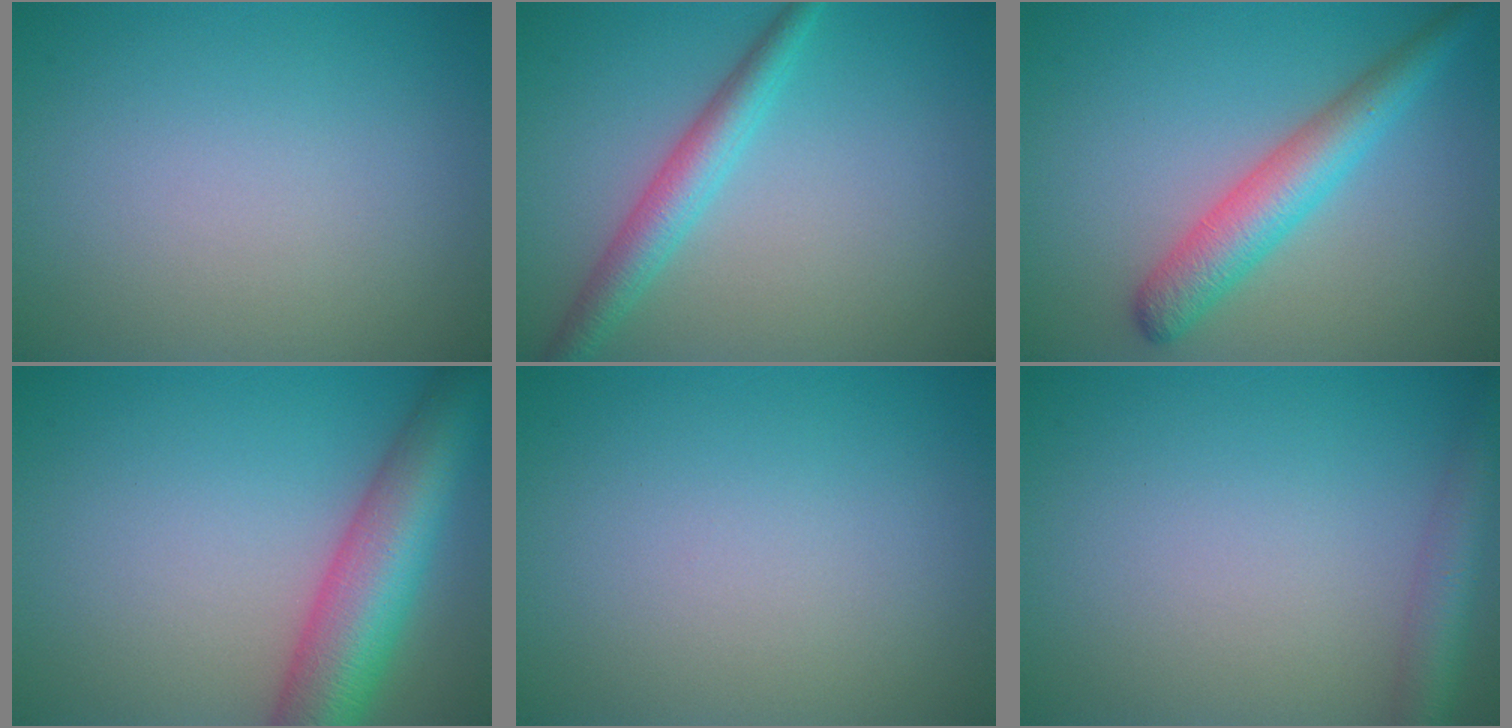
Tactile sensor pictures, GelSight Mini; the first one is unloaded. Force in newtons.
{"total": 3.4, "press": 3.4, "slide": 0.0}
{"total": 4.7, "press": 4.7, "slide": 0.1}
{"total": 8.9, "press": 8.9, "slide": 0.4}
{"total": 0.0}
{"total": 3.4, "press": 3.4, "slide": 0.2}